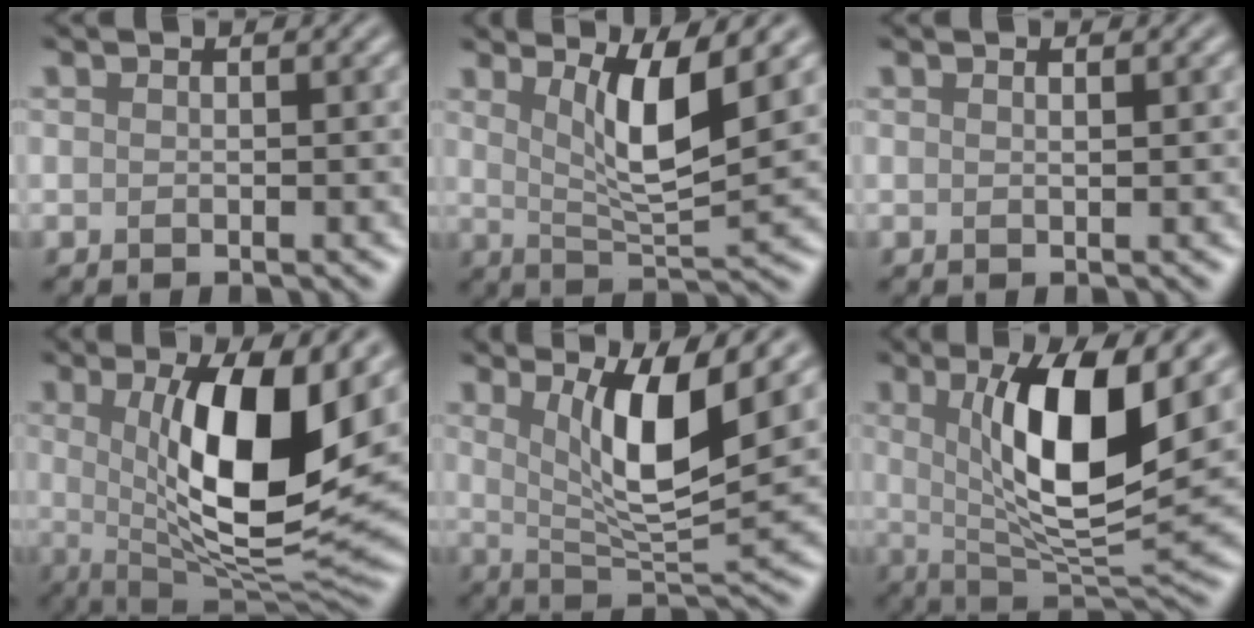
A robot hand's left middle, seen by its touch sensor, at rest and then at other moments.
{"total": 5.8, "force": [2.4, 1.3, 5.2], "torque": [-0.091, -0.010, 0.045]}
{"total": 0.6, "force": [0.4, 0.1, 0.5], "torque": [-0.002, 0.001, 0.004]}
{"total": 12.2, "force": [1.9, 3.9, 11.4], "torque": [-0.175, -0.010, 0.035]}
{"total": 7.5, "force": [2.6, 1.8, 6.8], "torque": [-0.116, -0.013, 0.048]}
{"total": 9.9, "force": [2.3, 2.8, 9.2], "torque": [-0.146, -0.015, 0.046]}